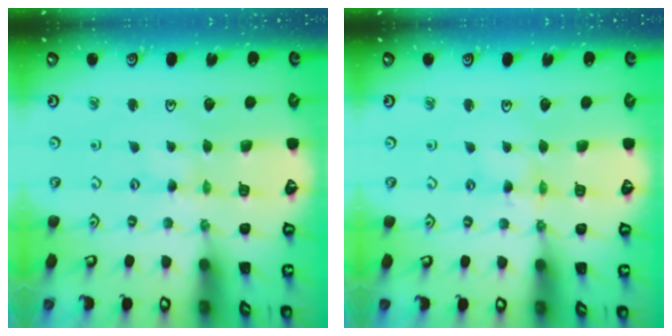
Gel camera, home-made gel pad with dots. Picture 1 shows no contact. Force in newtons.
{"total": 1.3, "press": 1.3, "slide": 0.2}